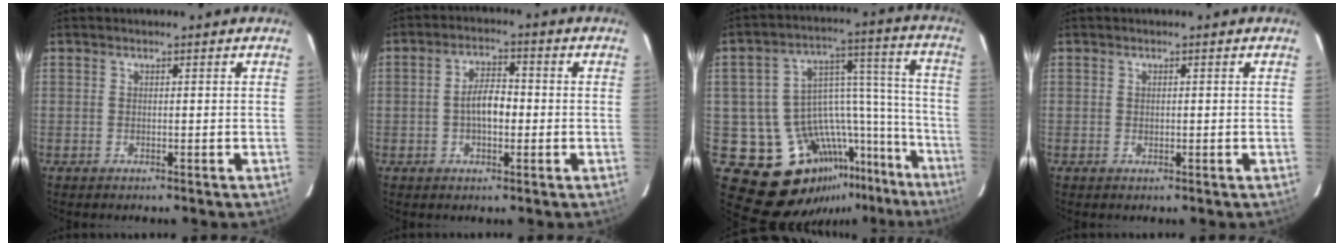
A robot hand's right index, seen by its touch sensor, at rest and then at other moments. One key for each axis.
{"total": 5.5, "fx": -0.8, "fy": 2.8, "fz": 4.7, "tx": -0.086, "ty": 0.011, "tz": -0.011}
{"total": 20.7, "fx": -14.4, "fy": 12.2, "fz": 8.5, "tx": -0.129, "ty": 0.062, "tz": -0.188}
{"total": 0.6, "fx": 0.0, "fy": 0.5, "fz": 0.2, "tx": -0.002, "ty": 0.000, "tz": 0.002}